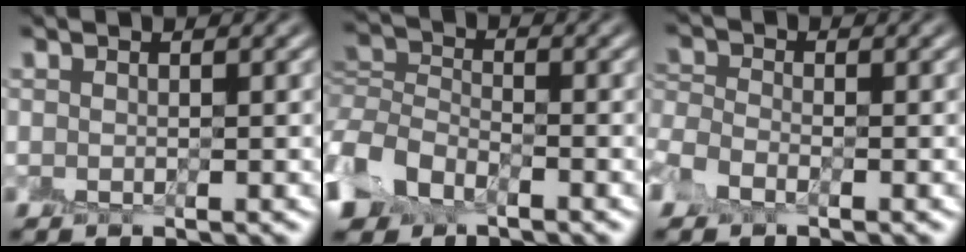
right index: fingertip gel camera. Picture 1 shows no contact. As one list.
[{"total": 6.2, "force": [-3.7, 4.2, 2.6], "torque": [-0.045, -0.001, -0.080]}, {"total": 2.3, "force": [-1.6, 1.4, 0.8], "torque": [-0.019, 0.001, -0.039]}]